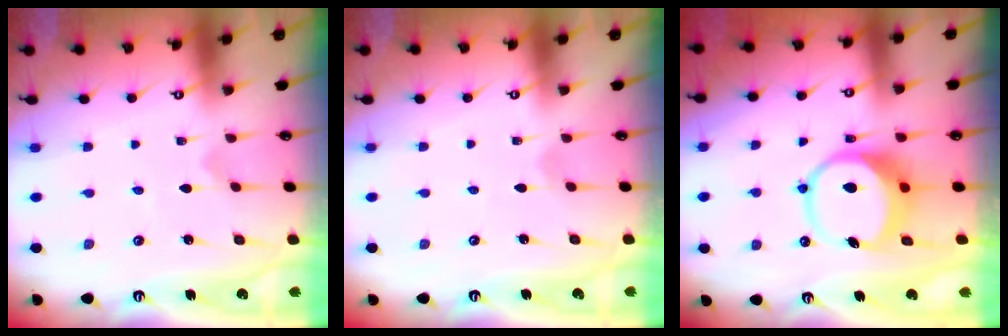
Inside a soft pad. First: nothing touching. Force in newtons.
{"total": 0.7, "press": 0.7, "slide": 0.1}
{"total": 9.7, "press": 9.6, "slide": 1.5}